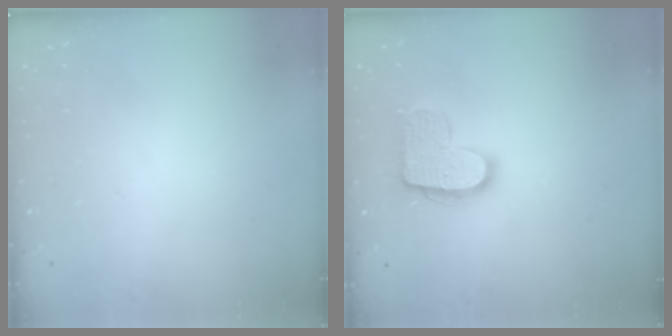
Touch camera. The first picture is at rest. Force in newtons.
{"total": 13.2, "press": 13.2, "slide": 0.7}